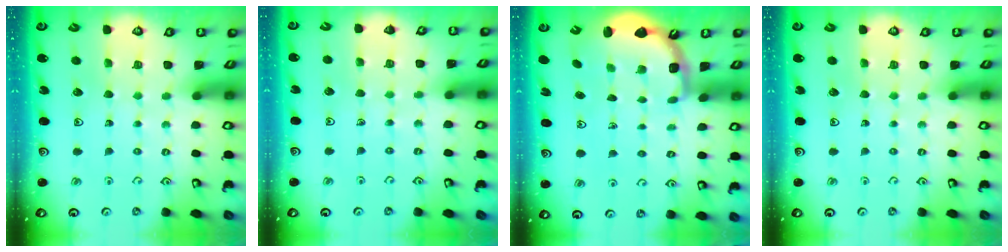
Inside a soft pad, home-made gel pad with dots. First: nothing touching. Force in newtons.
{"total": 2.7, "press": 2.6, "slide": 0.5}
{"total": 4.1, "press": 3.6, "slide": 1.8}
{"total": 0.0}